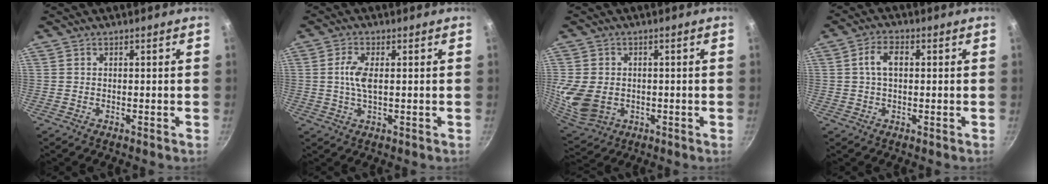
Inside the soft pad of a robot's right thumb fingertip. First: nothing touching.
{"total": 4.8, "force": [0.6, 2.0, 4.3], "torque": [-0.095, 0.003, 0.011]}
{"total": 12.0, "force": [-0.9, 9.2, 7.6], "torque": [-0.156, -0.013, -0.006]}
{"total": 4.9, "force": [0.8, 2.9, 3.9], "torque": [-0.069, 0.012, 0.011]}